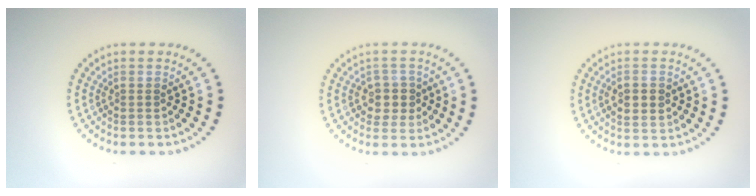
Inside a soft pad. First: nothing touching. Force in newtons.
{"total": 2.4, "press": 2.2, "slide": 1.0}
{"total": 3.1, "press": 3.1, "slide": 0.1}